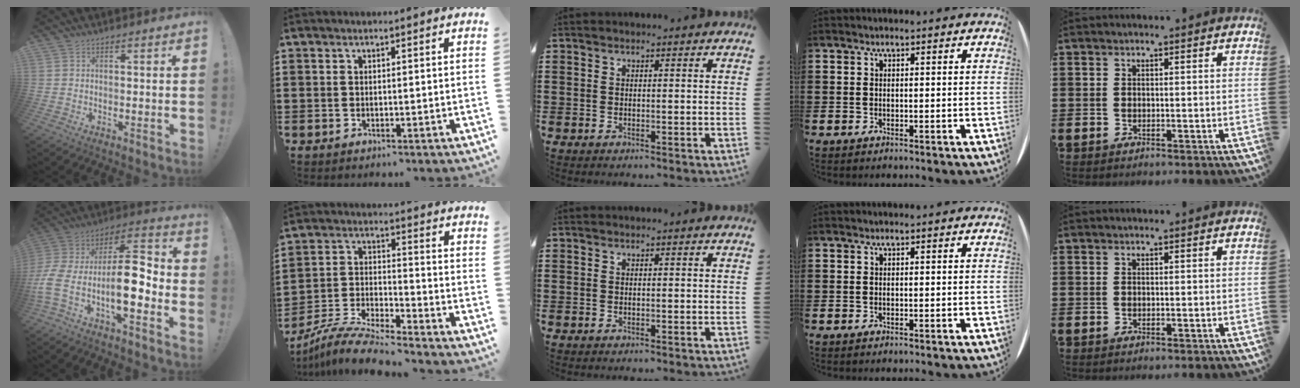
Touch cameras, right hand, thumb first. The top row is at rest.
{"thumb": {"total": 17.1, "force": [-6.5, 6.4, 14.5], "torque": [-0.291, 0.027, -0.106]}, "index": {"total": 8.3, "force": [-8.0, 0.0, 2.1], "torque": [-0.048, 0.005, -0.159]}}